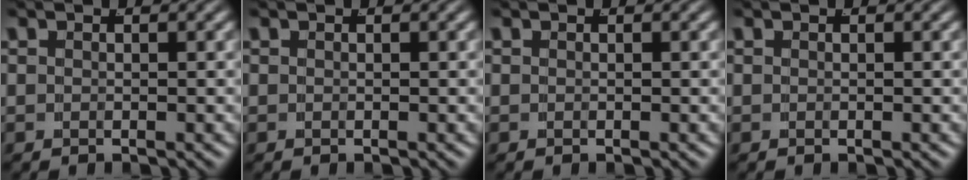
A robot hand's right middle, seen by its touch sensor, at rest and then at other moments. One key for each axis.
{"total": 0.0}
{"total": 0.0}
{"total": 0.0}